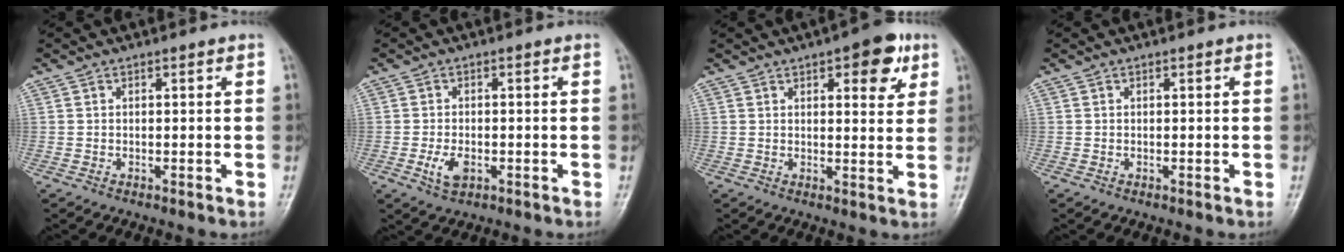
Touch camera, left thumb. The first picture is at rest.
{"total": 3.8, "force": [-1.2, 2.2, 2.8], "torque": [-0.055, -0.001, -0.018]}
{"total": 8.5, "force": [4.2, 3.4, 6.5], "torque": [-0.057, -0.014, 0.049]}
{"total": 0.0}